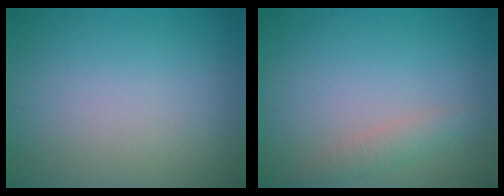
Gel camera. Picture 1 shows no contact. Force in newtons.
{"total": 1.7, "press": 1.7, "slide": 0.1}